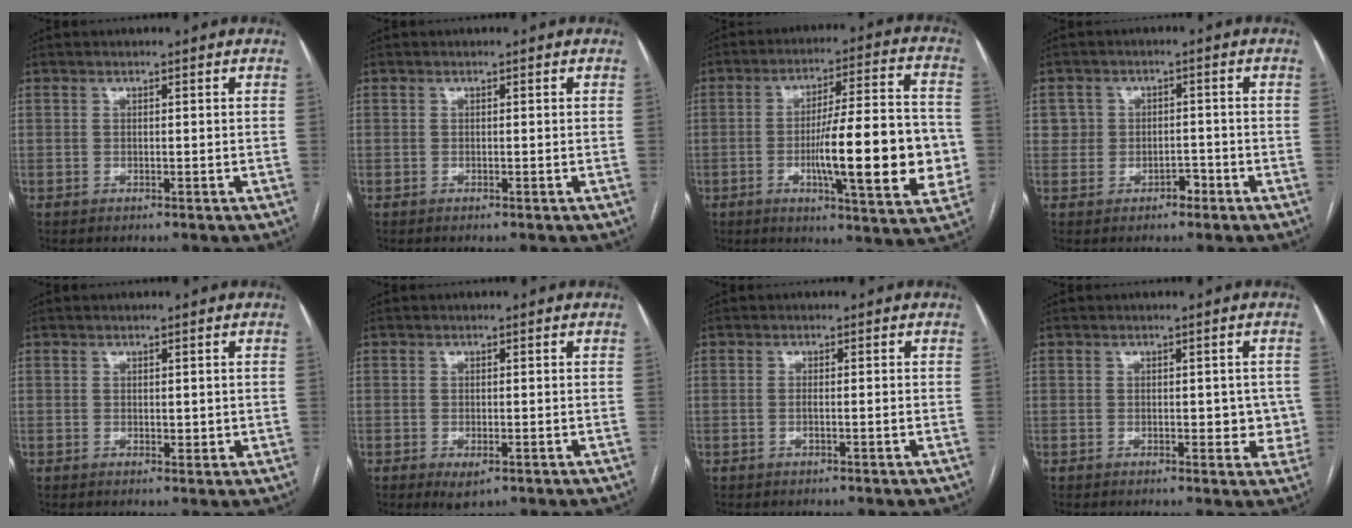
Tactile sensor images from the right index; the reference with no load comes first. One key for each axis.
{"total": 0.0}
{"total": 18.6, "fx": -3.2, "fy": 2.7, "fz": 18.1, "tx": -0.255, "ty": 0.006, "tz": -0.043}
{"total": 3.3, "fx": -0.9, "fy": 3.0, "fz": 0.9, "tx": 0.003, "ty": 0.014, "tz": -0.012}
{"total": 1.6, "fx": 0.2, "fy": 1.0, "fz": 1.2, "tx": -0.015, "ty": -0.004, "tz": 0.005}
{"total": 2.6, "fx": -1.2, "fy": 1.1, "fz": 2.0, "tx": -0.031, "ty": -0.003, "tz": -0.010}
{"total": 1.3, "fx": -0.3, "fy": 0.1, "fz": 1.3, "tx": -0.025, "ty": 0.001, "tz": -0.002}
{"total": 4.2, "fx": -0.1, "fy": 2.5, "fz": 3.3, "tx": -0.024, "ty": 0.008, "tz": 0.001}